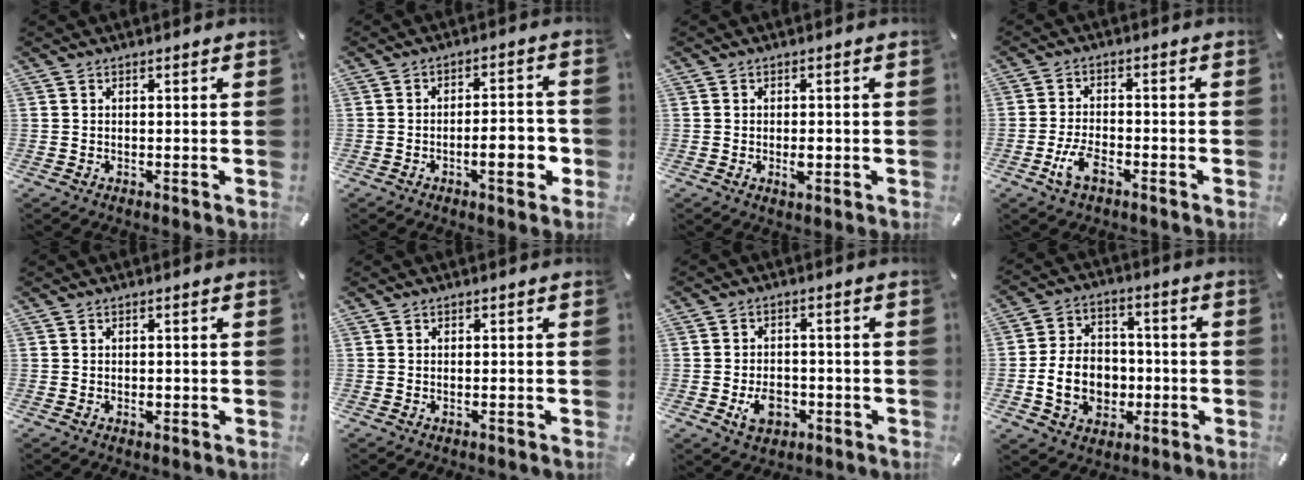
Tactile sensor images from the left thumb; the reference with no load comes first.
{"total": 9.0, "force": [-2.8, 3.1, 8.0], "torque": [-0.107, 0.007, -0.045]}
{"total": 3.1, "force": [-0.6, 1.6, 2.6], "torque": [-0.045, 0.002, -0.009]}
{"total": 6.5, "force": [-3.3, 3.3, 4.6], "torque": [-0.103, 0.010, -0.064]}
{"total": 1.7, "force": [-0.4, 1.1, 1.2], "torque": [-0.021, 0.000, -0.006]}
{"total": 0.5, "force": [-0.2, 0.1, 0.4], "torque": [-0.008, -0.004, -0.003]}
{"total": 7.1, "force": [-2.3, 5.2, 4.2], "torque": [-0.071, 0.004, -0.040]}
{"total": 12.6, "force": [-2.8, 10.1, 7.0], "torque": [-0.146, 0.018, -0.046]}